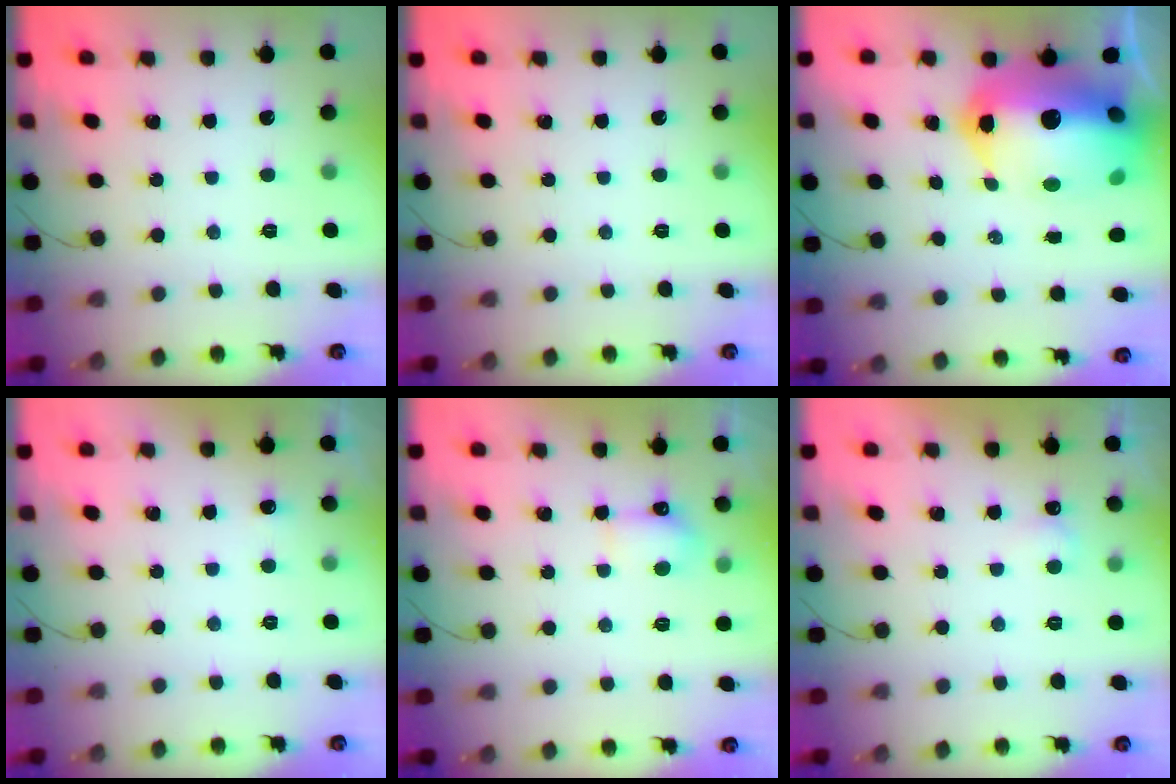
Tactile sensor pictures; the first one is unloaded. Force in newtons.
{"total": 0.0}
{"total": 25.4, "press": 23.2, "slide": 10.3}
{"total": 2.9, "press": 2.7, "slide": 1.2}
{"total": 4.1, "press": 4.0, "slide": 0.9}
{"total": 2.2, "press": 2.2, "slide": 0.4}